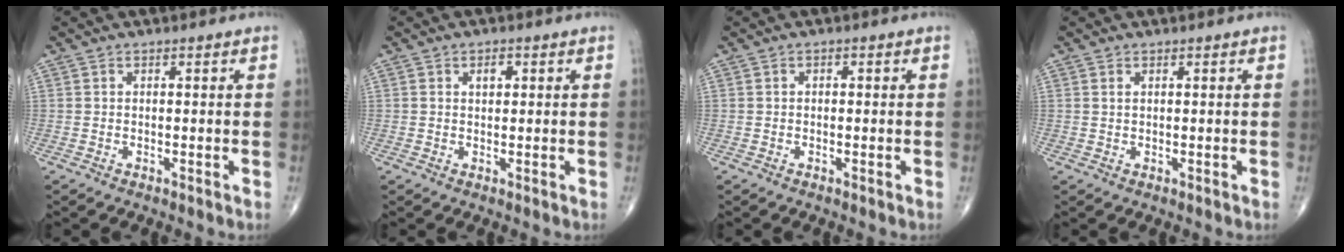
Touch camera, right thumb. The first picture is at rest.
{"total": 1.8, "force": [0.6, 1.1, 1.3], "torque": [-0.016, -0.001, 0.009]}
{"total": 0.5, "force": [0.0, 0.4, 0.4], "torque": [-0.002, 0.001, -0.001]}
{"total": 0.6, "force": [0.4, 0.3, 0.4], "torque": [-0.009, 0.003, 0.009]}